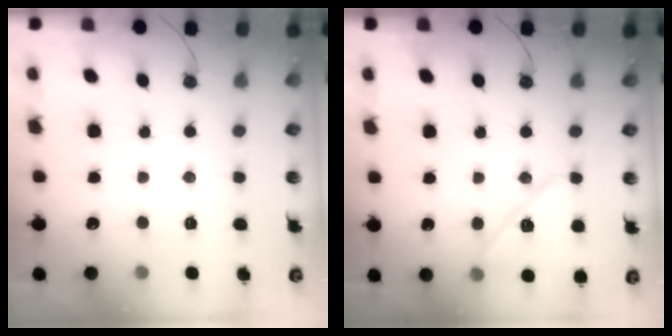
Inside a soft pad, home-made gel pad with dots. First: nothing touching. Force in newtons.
{"total": 12.1, "press": 12.1, "slide": 0.6}